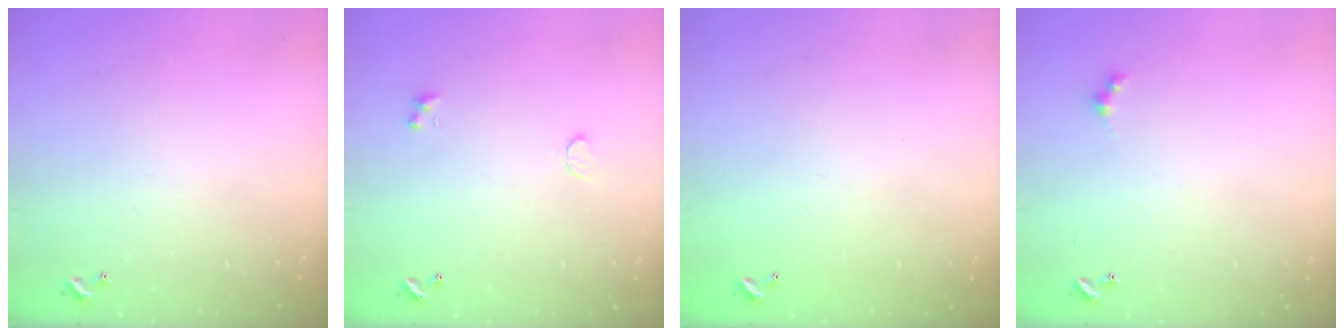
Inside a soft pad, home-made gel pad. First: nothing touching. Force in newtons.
{"total": 0.8, "press": 0.7, "slide": 0.4}
{"total": 2.8, "press": 2.8, "slide": 0.1}
{"total": 2.6, "press": 2.6, "slide": 0.5}